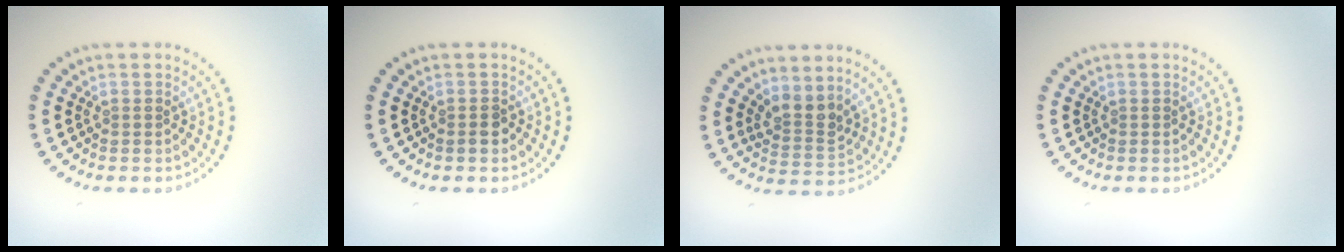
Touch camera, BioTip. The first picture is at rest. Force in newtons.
{"total": 1.3, "press": 1.1, "slide": 0.6}
{"total": 2.6, "press": 1.9, "slide": 1.8}
{"total": 0.0}